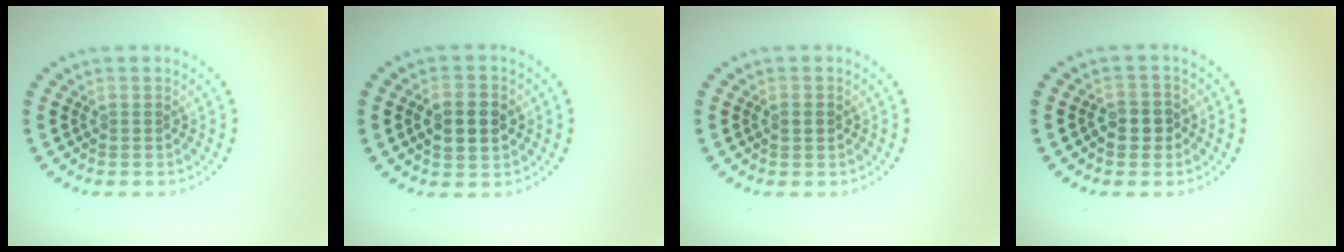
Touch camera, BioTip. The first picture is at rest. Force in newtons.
{"total": 4.4, "press": 4.4, "slide": 0.2}
{"total": 1.1, "press": 1.1, "slide": 0.2}
{"total": 1.9, "press": 1.8, "slide": 0.5}